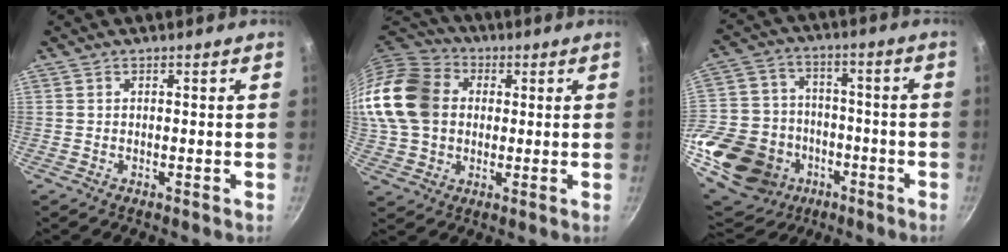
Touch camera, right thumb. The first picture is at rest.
{"total": 18.6, "force": [2.0, 14.8, 11.1], "torque": [-0.213, 0.028, 0.027]}
{"total": 23.8, "force": [-9.4, 19.1, 10.6], "torque": [-0.209, 0.049, -0.144]}